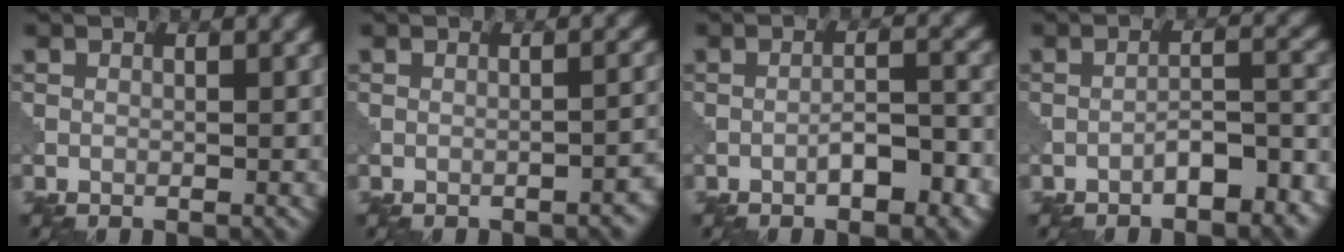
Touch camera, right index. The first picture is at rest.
{"total": 1.8, "force": [-1.1, 0.6, 1.3], "torque": [-0.013, 0.008, -0.014]}
{"total": 3.5, "force": [-1.7, 1.2, 2.8], "torque": [-0.043, 0.009, -0.025]}
{"total": 4.2, "force": [-2.5, 1.5, 3.0], "torque": [-0.042, 0.011, -0.038]}